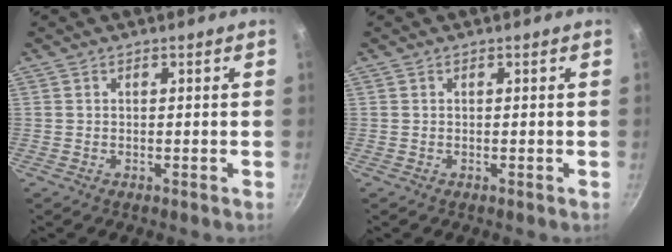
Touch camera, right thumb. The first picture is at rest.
{"total": 0.0}